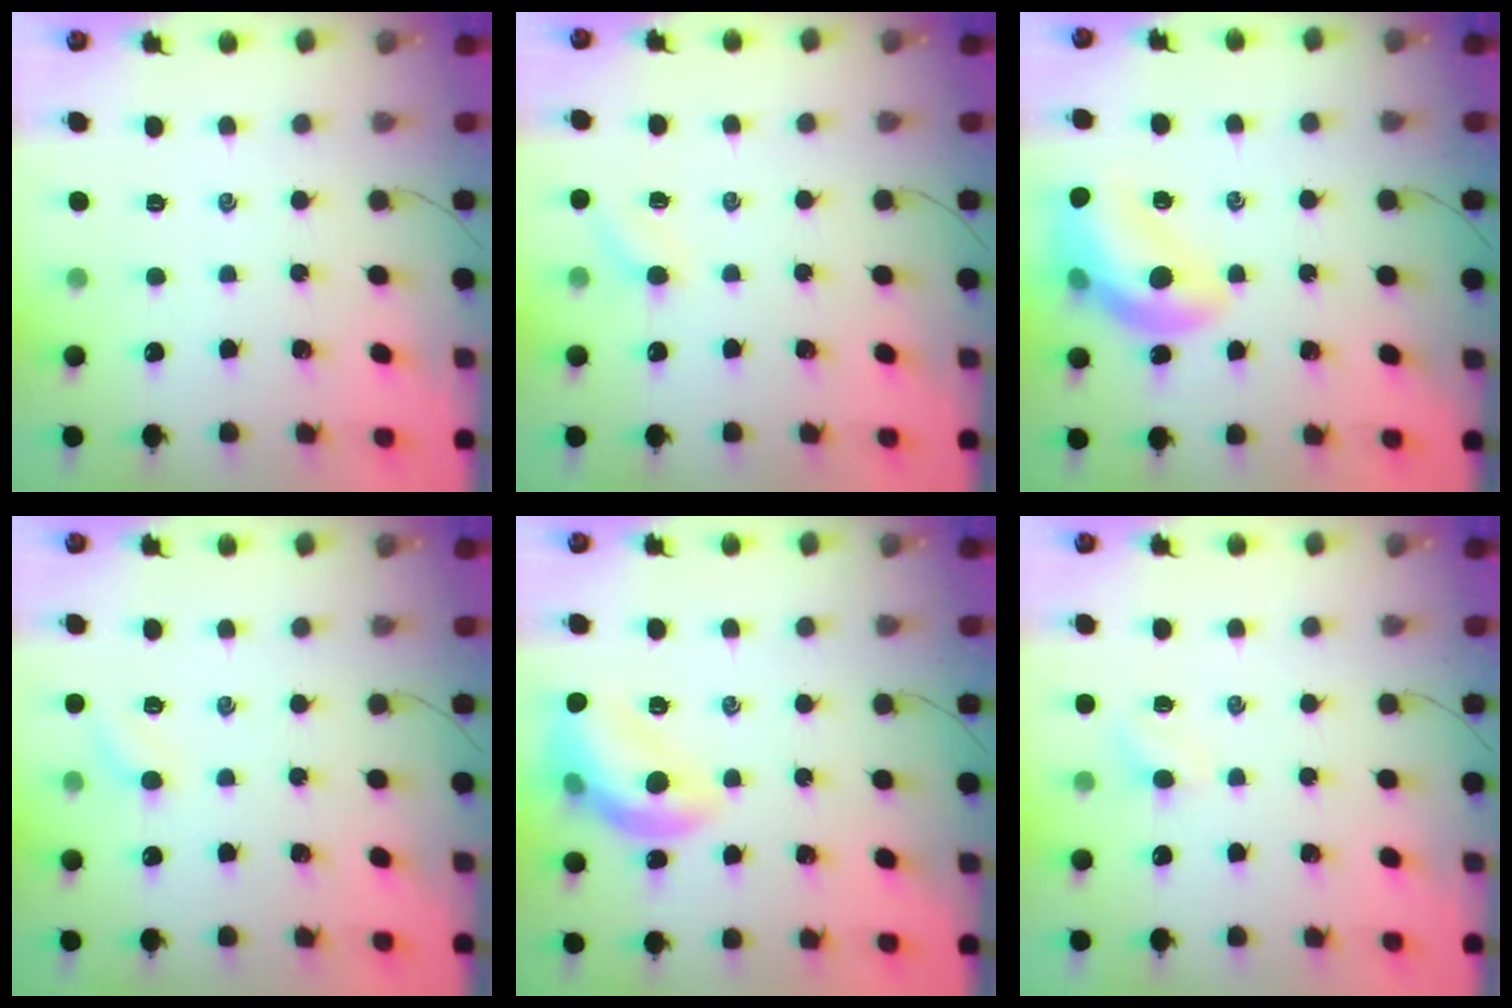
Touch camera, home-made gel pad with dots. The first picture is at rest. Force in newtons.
{"total": 3.4, "press": 3.2, "slide": 1.1}
{"total": 16.6, "press": 16.4, "slide": 2.3}
{"total": 5.3, "press": 5.1, "slide": 1.6}
{"total": 13.6, "press": 13.6, "slide": 0.9}
{"total": 2.8, "press": 2.6, "slide": 1.0}